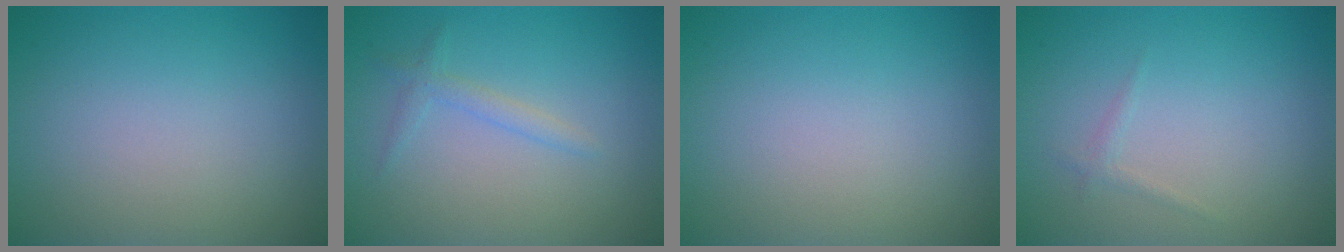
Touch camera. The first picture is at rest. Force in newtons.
{"total": 1.3, "press": 1.3, "slide": 0.1}
{"total": 0.0}
{"total": 0.6, "press": 0.6, "slide": 0.1}